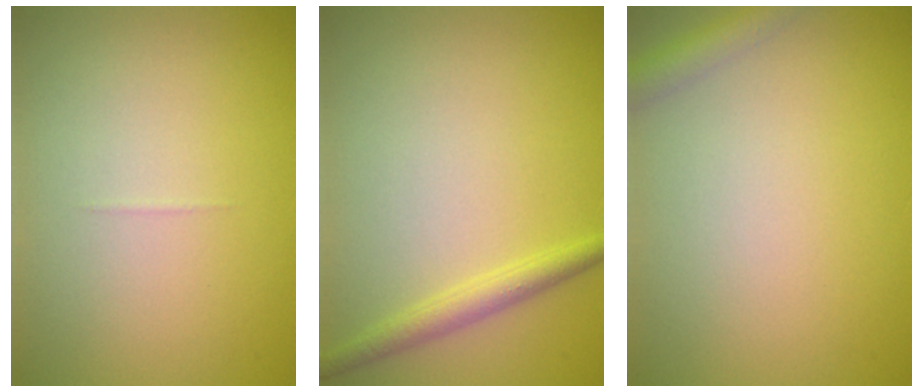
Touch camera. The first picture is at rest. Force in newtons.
{"total": 2.0, "press": 2.0, "slide": 0.0}
{"total": 2.1, "press": 2.1, "slide": 0.1}